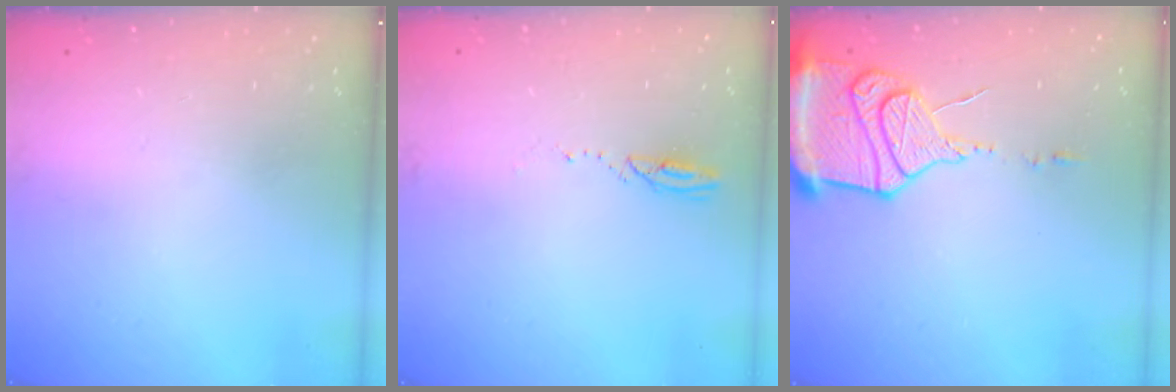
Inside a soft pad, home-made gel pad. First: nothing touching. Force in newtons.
{"total": 2.5, "press": 2.5, "slide": 0.2}
{"total": 16.9, "press": 15.2, "slide": 7.4}